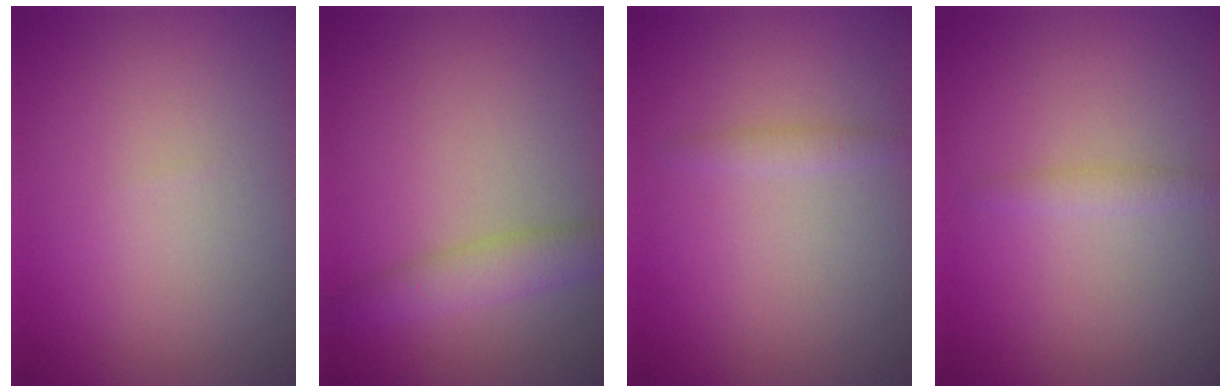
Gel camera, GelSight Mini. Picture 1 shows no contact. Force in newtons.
{"total": 2.7, "press": 2.7, "slide": 0.1}
{"total": 1.0, "press": 1.0, "slide": 0.0}
{"total": 1.1, "press": 1.1, "slide": 0.0}